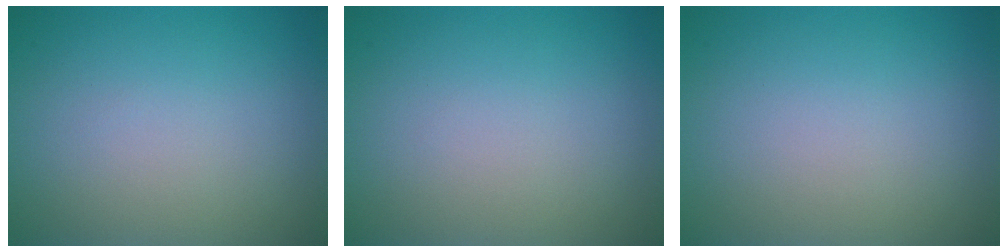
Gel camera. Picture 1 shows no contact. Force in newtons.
{"total": 0.0}
{"total": 0.0}